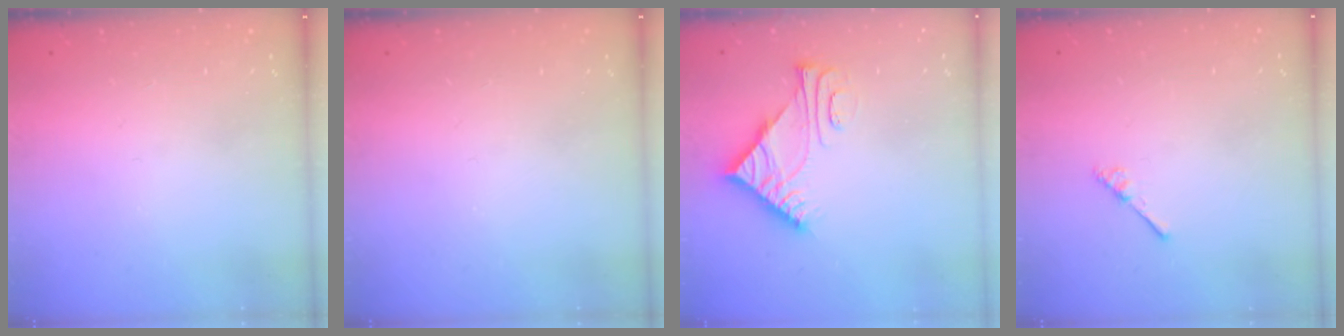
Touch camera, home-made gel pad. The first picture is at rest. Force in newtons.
{"total": 0.0}
{"total": 6.8, "press": 6.8, "slide": 0.1}
{"total": 3.0, "press": 3.0, "slide": 0.3}